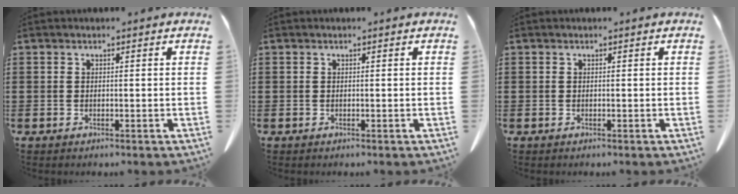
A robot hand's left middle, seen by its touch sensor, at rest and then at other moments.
{"total": 0.0}
{"total": 0.0}